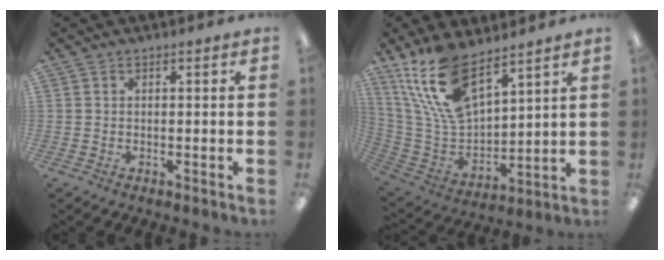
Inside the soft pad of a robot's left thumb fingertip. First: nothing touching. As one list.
[{"total": 17.4, "force": [11.7, 7.6, 10.4], "torque": [-0.246, -0.061, 0.214]}]